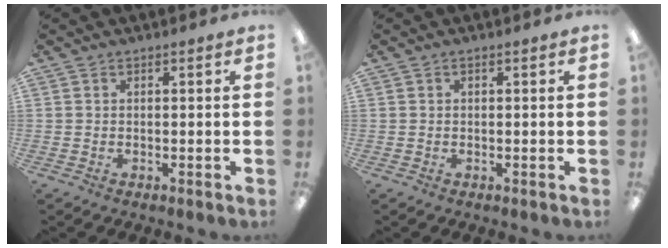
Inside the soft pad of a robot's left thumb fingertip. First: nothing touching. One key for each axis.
{"total": 0.0}